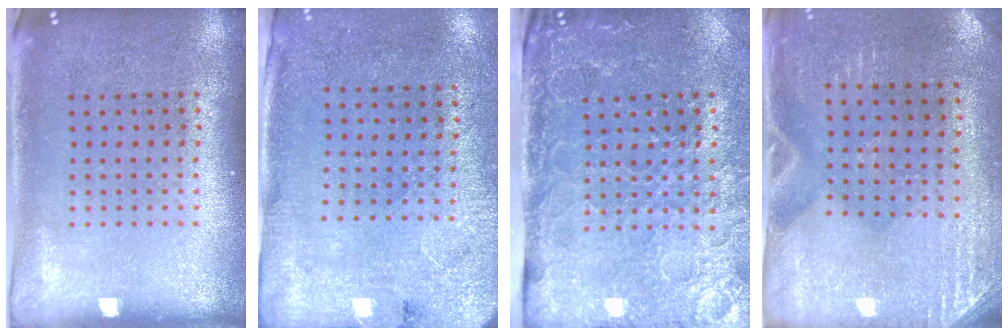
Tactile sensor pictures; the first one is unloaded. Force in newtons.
{"total": 2.7, "press": 2.2, "slide": 1.6}
{"total": 4.3, "press": 3.6, "slide": 2.4}
{"total": 2.9, "press": 2.5, "slide": 1.4}